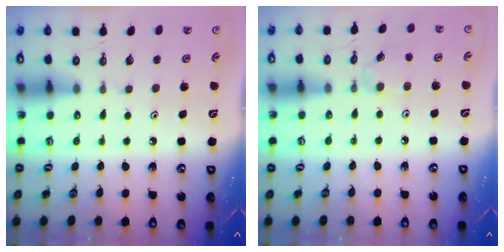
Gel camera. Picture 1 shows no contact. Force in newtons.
{"total": 3.1, "press": 3.1, "slide": 0.4}